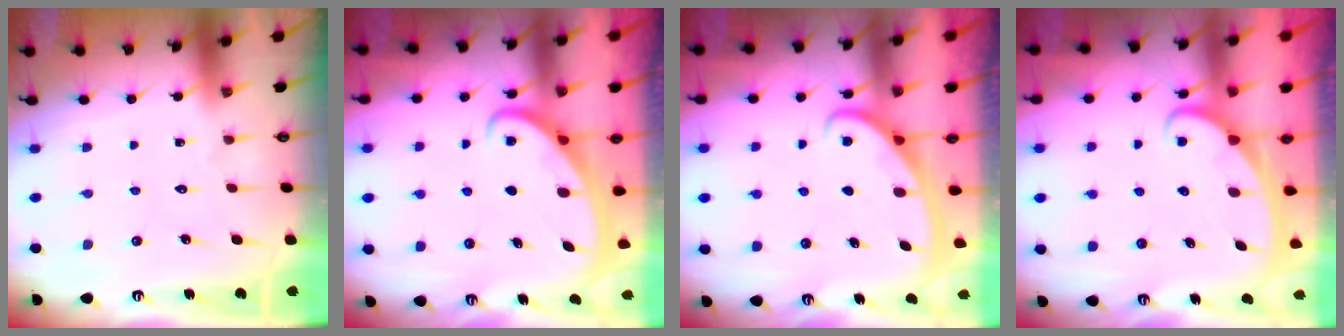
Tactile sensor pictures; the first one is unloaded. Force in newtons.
{"total": 2.5, "press": 2.4, "slide": 0.4}
{"total": 2.8, "press": 2.8, "slide": 0.4}
{"total": 2.5, "press": 2.5, "slide": 0.3}